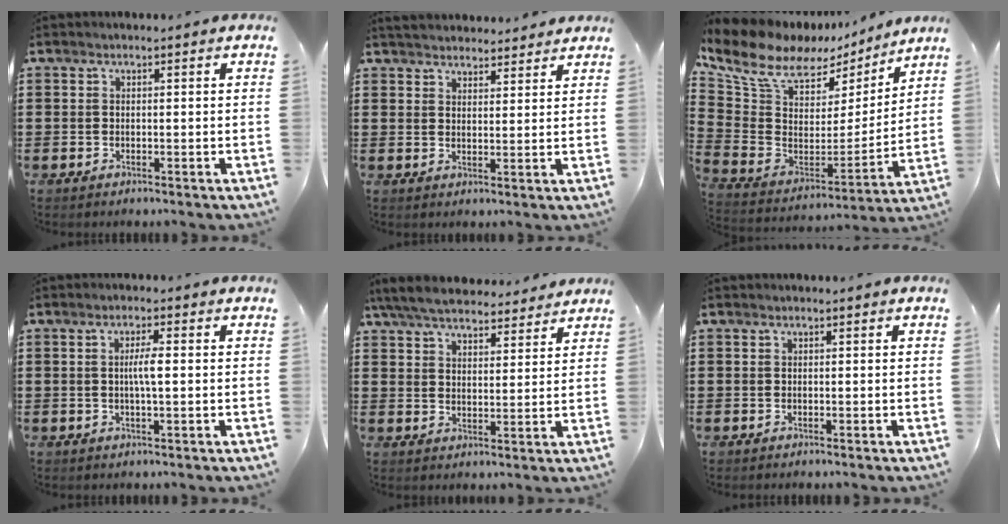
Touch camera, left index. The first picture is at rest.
{"total": 3.0, "force": [2.9, 0.5, -0.3], "torque": [-0.005, -0.006, 0.057]}
{"total": 10.0, "force": [7.0, 5.1, 4.9], "torque": [-0.133, -0.039, 0.125]}
{"total": 3.1, "force": [-0.1, 0.5, 3.1], "torque": [-0.058, -0.002, -0.004]}
{"total": 6.4, "force": [5.9, 1.7, 1.7], "torque": [-0.058, -0.018, 0.108]}
{"total": 0.0}